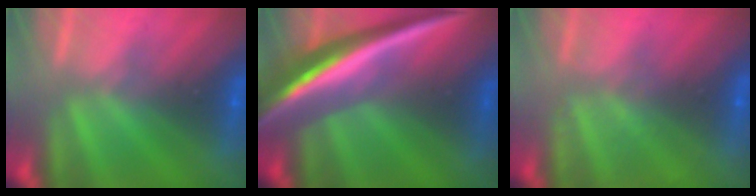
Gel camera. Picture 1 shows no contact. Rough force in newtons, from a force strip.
{"total": 7.1}
{"total": 1.9}